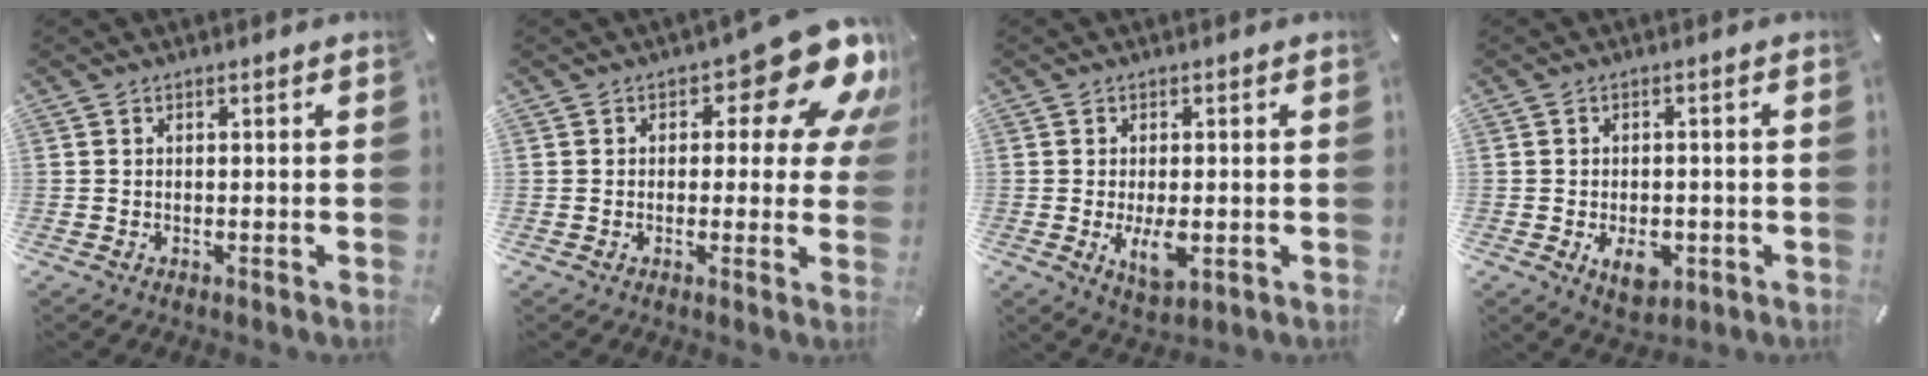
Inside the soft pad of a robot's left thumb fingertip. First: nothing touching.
{"total": 14.2, "force": [7.2, 6.5, 10.4], "torque": [-0.129, -0.050, 0.120]}
{"total": 6.5, "force": [-1.2, 3.2, 5.6], "torque": [-0.109, -0.015, -0.026]}
{"total": 6.6, "force": [-2.1, 4.3, 4.6], "torque": [-0.074, 0.001, -0.038]}